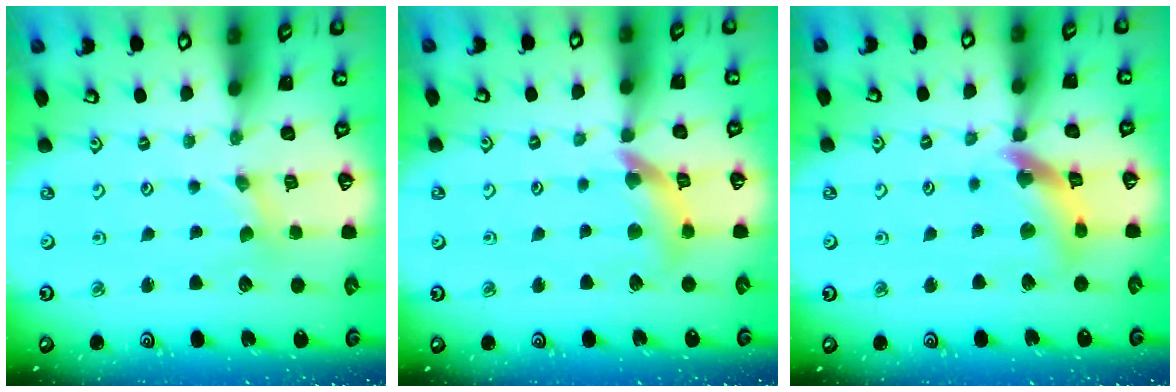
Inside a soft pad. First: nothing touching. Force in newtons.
{"total": 11.7, "press": 11.6, "slide": 1.6}
{"total": 12.2, "press": 12.1, "slide": 1.5}